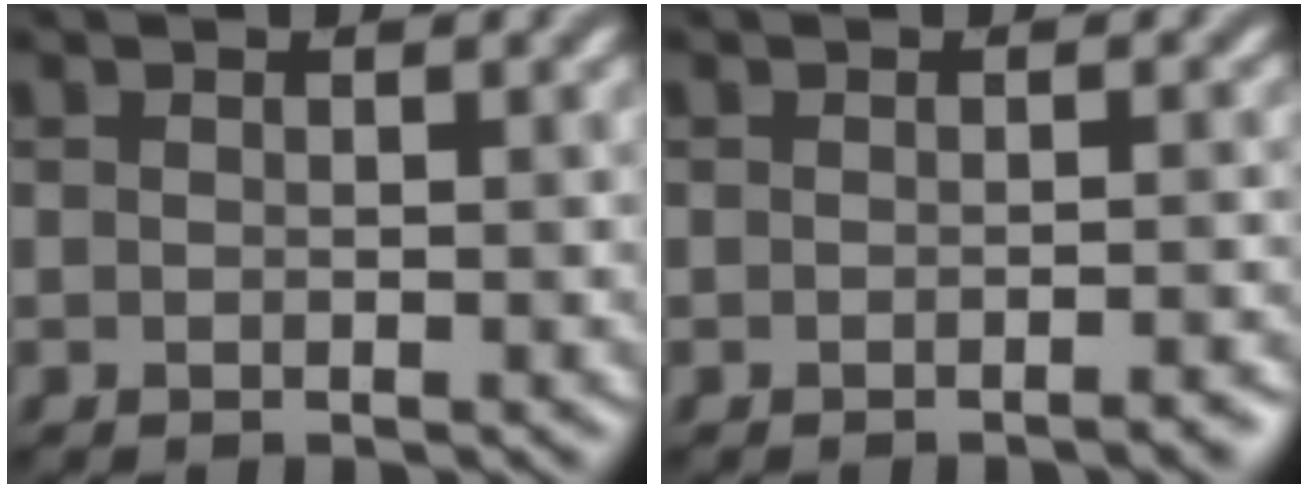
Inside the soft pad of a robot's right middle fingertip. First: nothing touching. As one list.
[{"total": 1.6, "force": [-1.0, 0.4, 1.2], "torque": [-0.006, 0.002, -0.017]}]